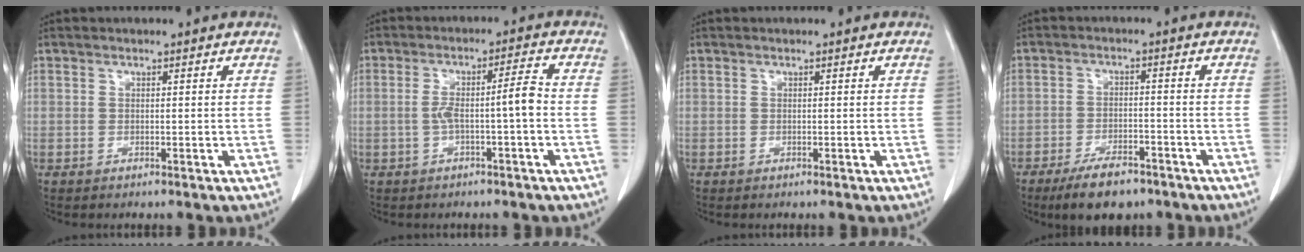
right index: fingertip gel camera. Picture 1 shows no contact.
{"total": 5.3, "force": [-1.0, 0.1, 5.2], "torque": [-0.095, 0.022, -0.012]}
{"total": 0.0}
{"total": 7.5, "force": [-5.5, 2.8, 4.3], "torque": [-0.076, -0.005, -0.090]}